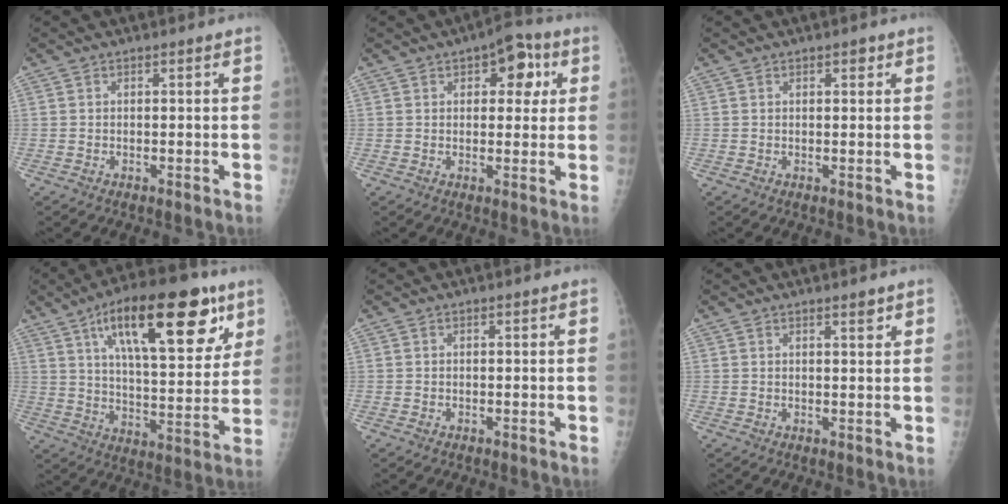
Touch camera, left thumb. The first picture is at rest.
{"total": 8.5, "force": [3.1, 4.8, 6.2], "torque": [-0.036, 0.000, 0.030]}
{"total": 1.3, "force": [0.7, 0.7, 0.9], "torque": [-0.003, -0.001, 0.008]}
{"total": 24.5, "force": [12.2, 9.4, 19.0], "torque": [-0.252, -0.029, 0.192]}
{"total": 0.0}
{"total": 1.7, "force": [1.3, 0.3, 1.0], "torque": [-0.012, -0.009, 0.019]}